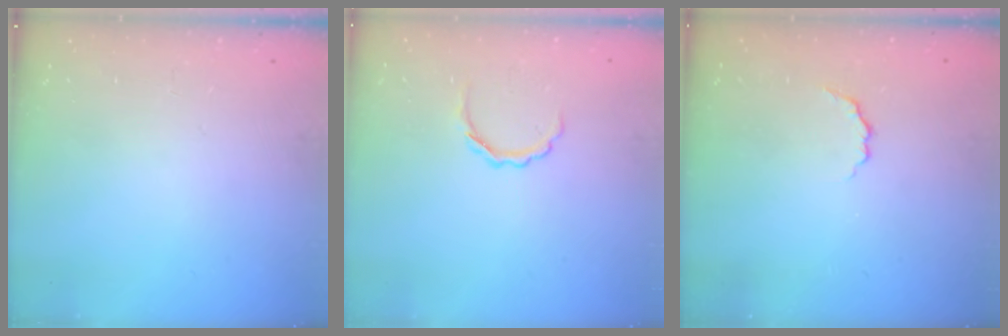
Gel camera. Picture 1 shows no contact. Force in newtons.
{"total": 3.9, "press": 3.9, "slide": 0.5}
{"total": 3.0, "press": 2.9, "slide": 0.9}